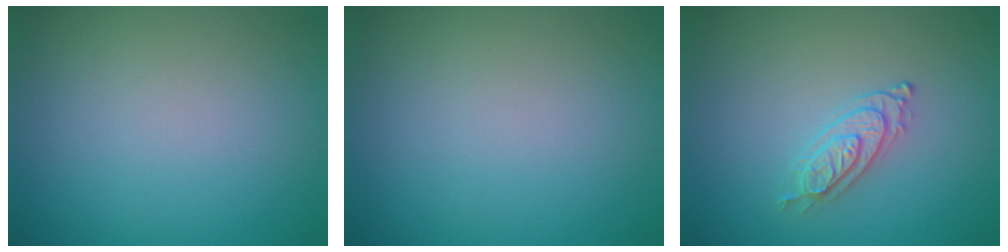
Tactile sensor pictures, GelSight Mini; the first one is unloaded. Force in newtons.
{"total": 0.0}
{"total": 2.2, "press": 2.0, "slide": 0.7}